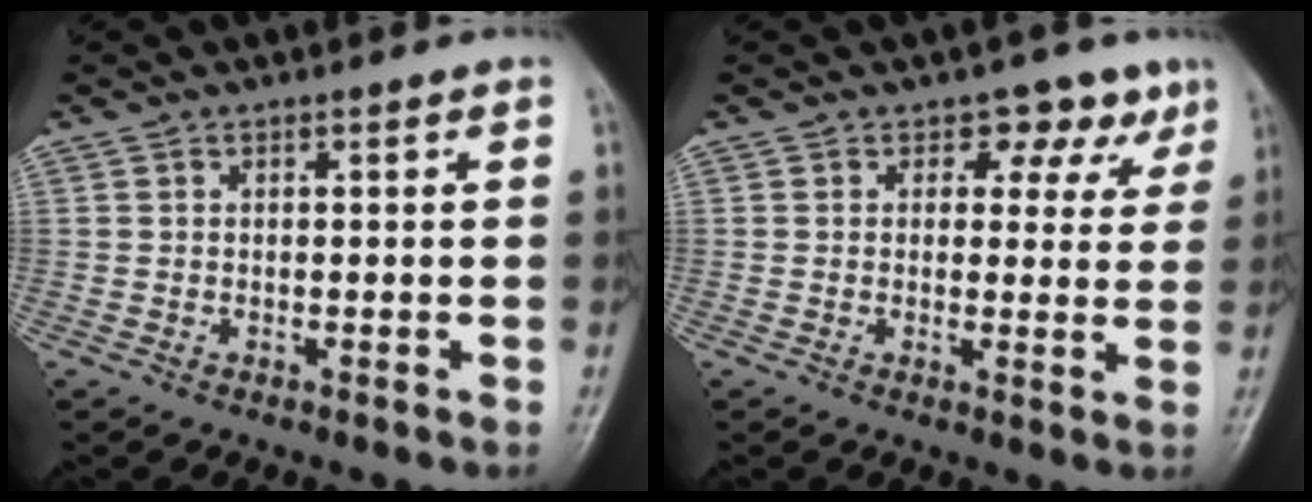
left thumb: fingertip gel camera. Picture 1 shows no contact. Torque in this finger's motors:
{"motor_torque": [0.07, 0.05, 0.05, 0.08, 0.01]}